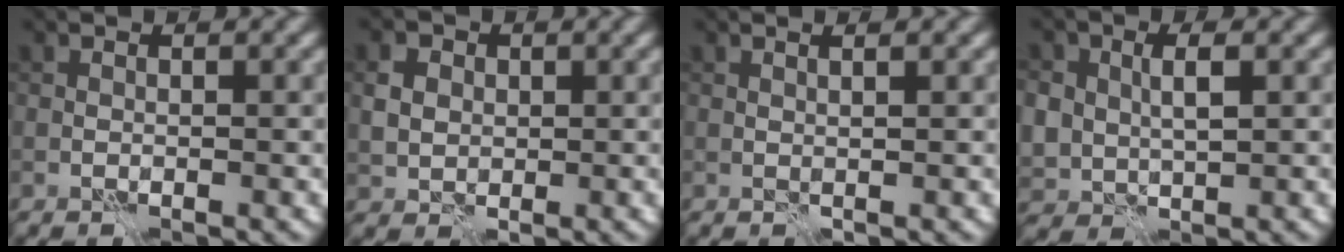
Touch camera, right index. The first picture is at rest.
{"total": 2.7, "force": [0.4, 2.3, 1.3], "torque": [-0.027, 0.003, 0.007]}
{"total": 1.0, "force": [0.6, 0.2, 0.8], "torque": [-0.013, -0.002, 0.006]}
{"total": 4.6, "force": [0.8, 3.4, 3.0], "torque": [-0.062, -0.003, 0.024]}